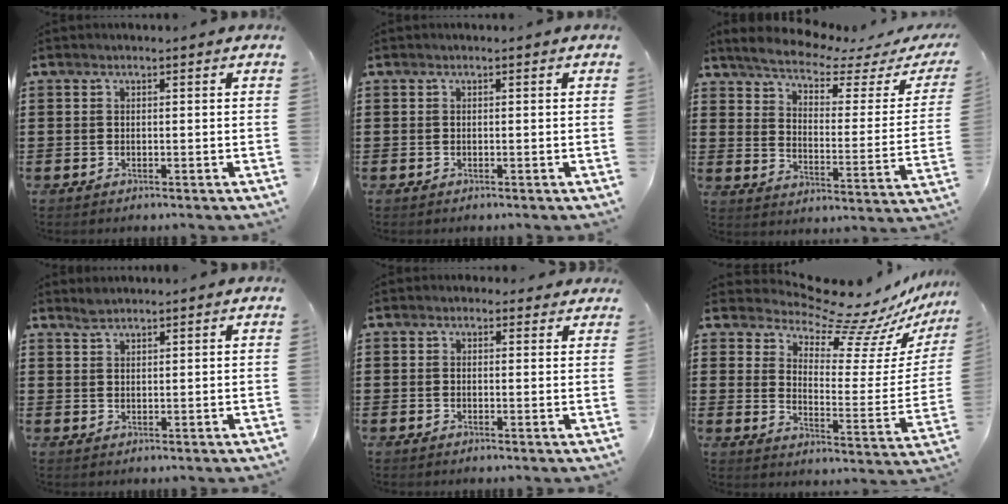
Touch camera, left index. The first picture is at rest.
{"total": 0.0}
{"total": 4.9, "force": [4.3, 0.6, 2.4], "torque": [-0.073, -0.030, 0.067]}
{"total": 1.6, "force": [1.5, 0.3, 0.4], "torque": [-0.011, 0.000, 0.029]}
{"total": 1.4, "force": [0.9, 1.1, 0.2], "torque": [-0.001, 0.005, 0.015]}
{"total": 11.3, "force": [10.1, 2.5, 4.4], "torque": [-0.092, -0.085, 0.172]}